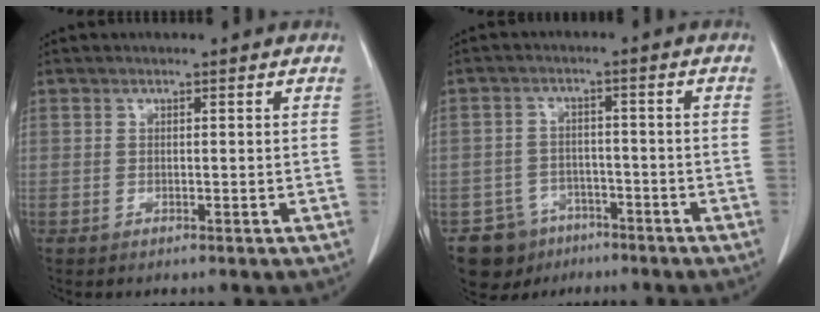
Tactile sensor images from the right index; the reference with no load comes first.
{"total": 7.0, "force": [-4.5, 5.3, 0.3], "torque": [-0.002, 0.013, -0.066]}